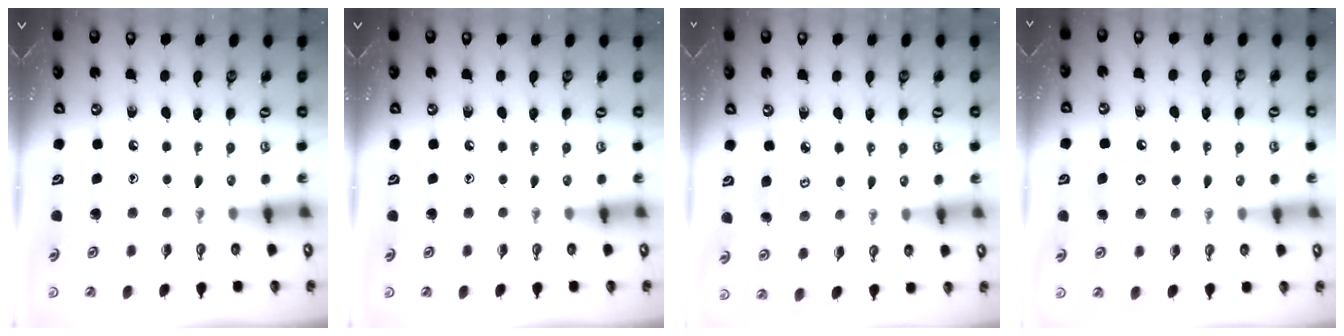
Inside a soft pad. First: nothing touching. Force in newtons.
{"total": 0.0}
{"total": 5.0, "press": 5.0, "slide": 0.3}
{"total": 5.3, "press": 5.3, "slide": 0.5}